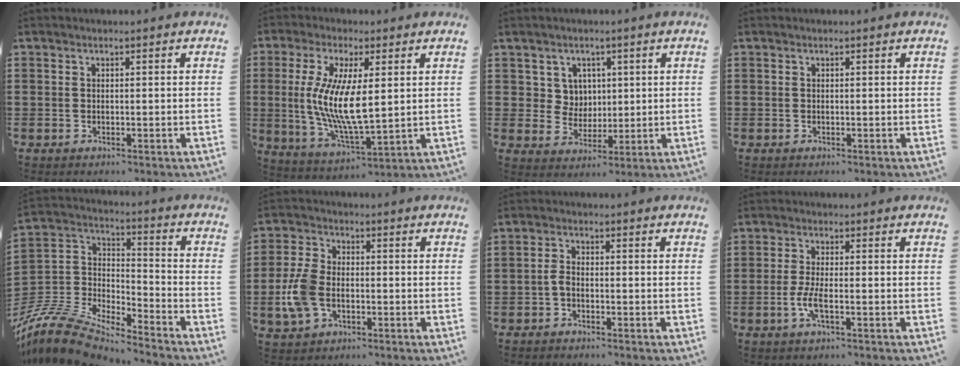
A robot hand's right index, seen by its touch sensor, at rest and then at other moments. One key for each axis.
{"total": 9.9, "fx": 1.0, "fy": 3.2, "fz": 9.2, "tx": -0.195, "ty": -0.005, "tz": 0.017}
{"total": 4.8, "fx": 1.9, "fy": 4.3, "fz": 0.8, "tx": -0.039, "ty": 0.013, "tz": 0.035}
{"total": 0.0}
{"total": 10.5, "fx": -9.8, "fy": 2.0, "fz": 3.3, "tx": -0.098, "ty": 0.003, "tz": -0.205}
{"total": 6.9, "fx": -1.7, "fy": 4.2, "fz": 5.2, "tx": -0.133, "ty": -0.001, "tz": -0.040}
{"total": 1.8, "fx": -1.0, "fy": 0.6, "fz": 1.3, "tx": -0.034, "ty": 0.001, "tz": -0.023}
{"total": 4.0, "fx": -1.5, "fy": 0.8, "fz": 3.7, "tx": -0.084, "ty": -0.006, "tz": -0.033}